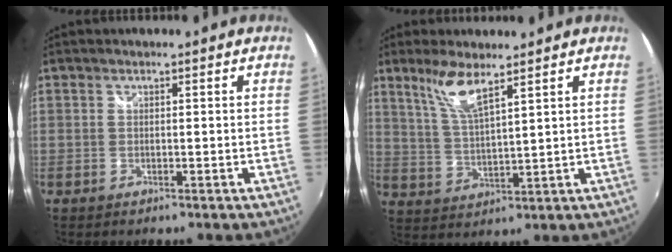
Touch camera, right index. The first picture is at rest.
{"total": 7.1, "force": [4.9, 0.9, 5.0], "torque": [-0.104, -0.003, 0.103]}